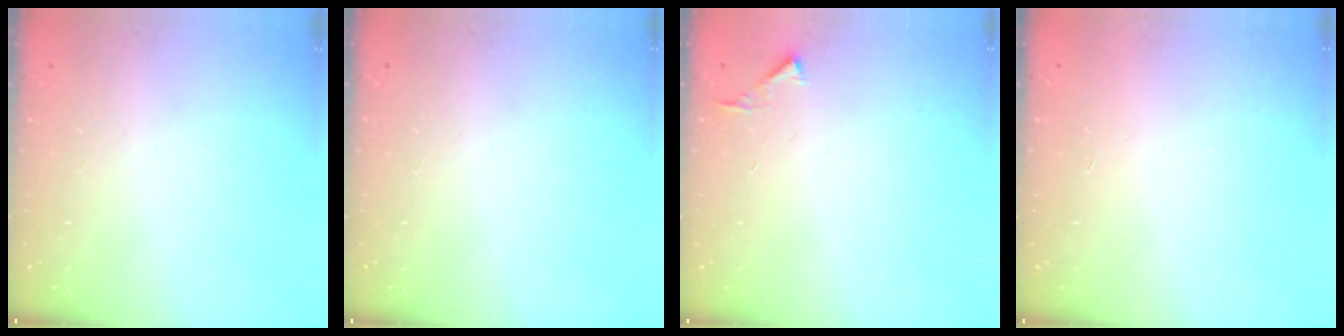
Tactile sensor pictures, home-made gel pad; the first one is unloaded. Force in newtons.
{"total": 0.0}
{"total": 2.8, "press": 2.8, "slide": 0.3}
{"total": 1.5, "press": 1.5, "slide": 0.1}